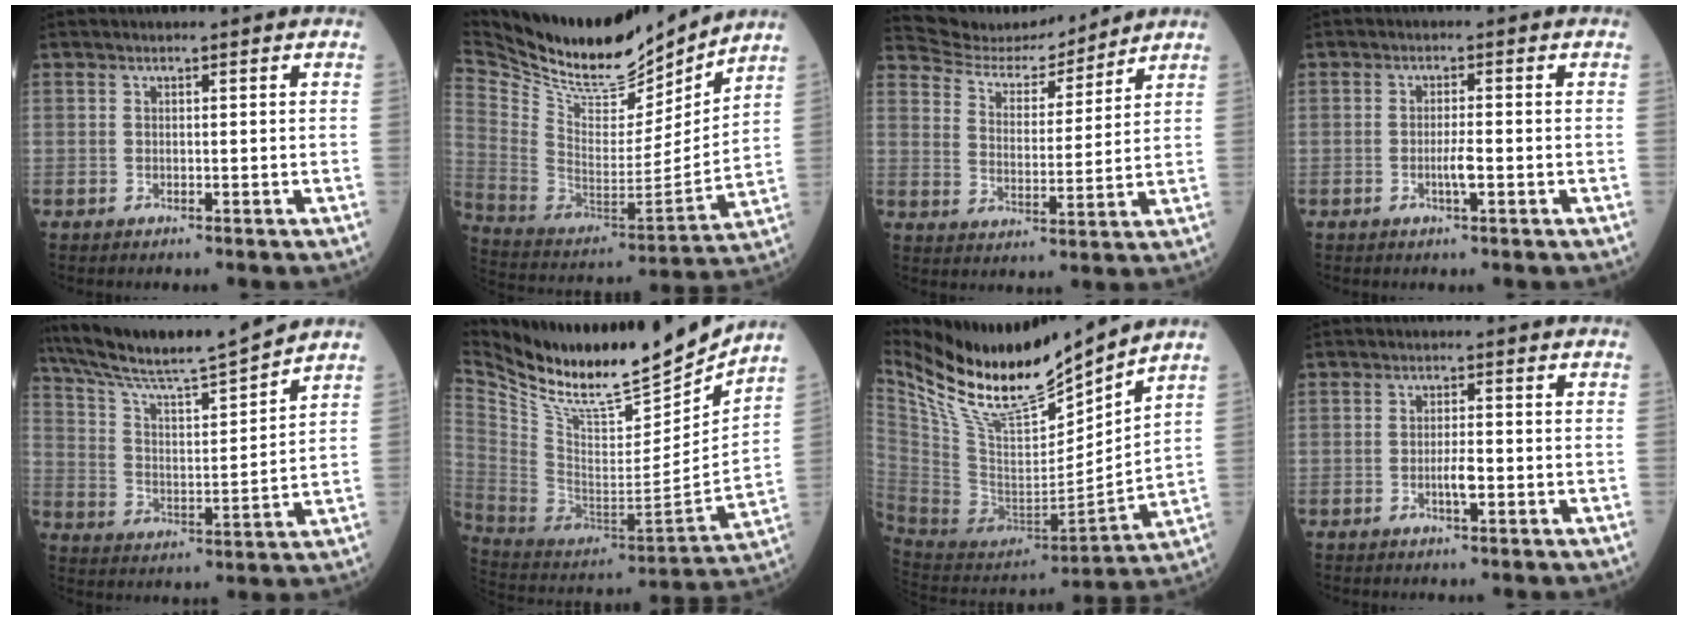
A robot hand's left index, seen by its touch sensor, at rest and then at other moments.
{"total": 22.7, "force": [20.3, 5.8, 8.2], "torque": [-0.171, -0.035, 0.343]}
{"total": 10.5, "force": [10.4, 1.4, 1.3], "torque": [-0.031, 0.005, 0.176]}
{"total": 2.1, "force": [-0.9, 0.0, 1.9], "torque": [-0.036, -0.005, -0.017]}
{"total": 15.1, "force": [13.9, -1.0, 5.8], "torque": [-0.115, -0.002, 0.239]}
{"total": 21.4, "force": [19.2, 1.9, 9.3], "torque": [-0.186, -0.056, 0.330]}
{"total": 19.3, "force": [16.6, 1.9, 9.6], "torque": [-0.181, -0.027, 0.315]}
{"total": 2.3, "force": [-0.9, 0.3, 2.1], "torque": [-0.037, -0.003, -0.017]}